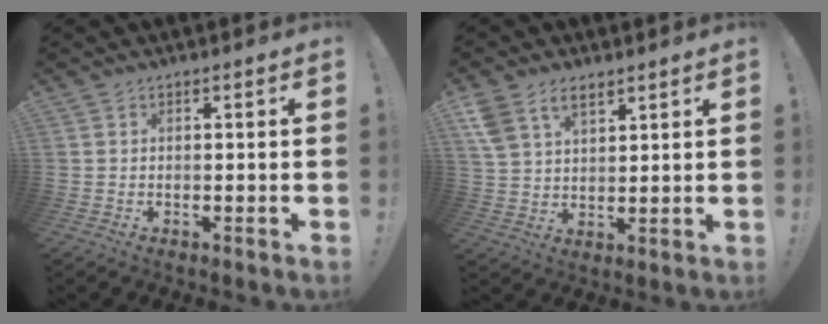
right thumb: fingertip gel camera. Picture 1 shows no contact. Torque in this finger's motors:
{"motor_torque": [0.20, 2.40, 0.68, 0.53, 0.03]}